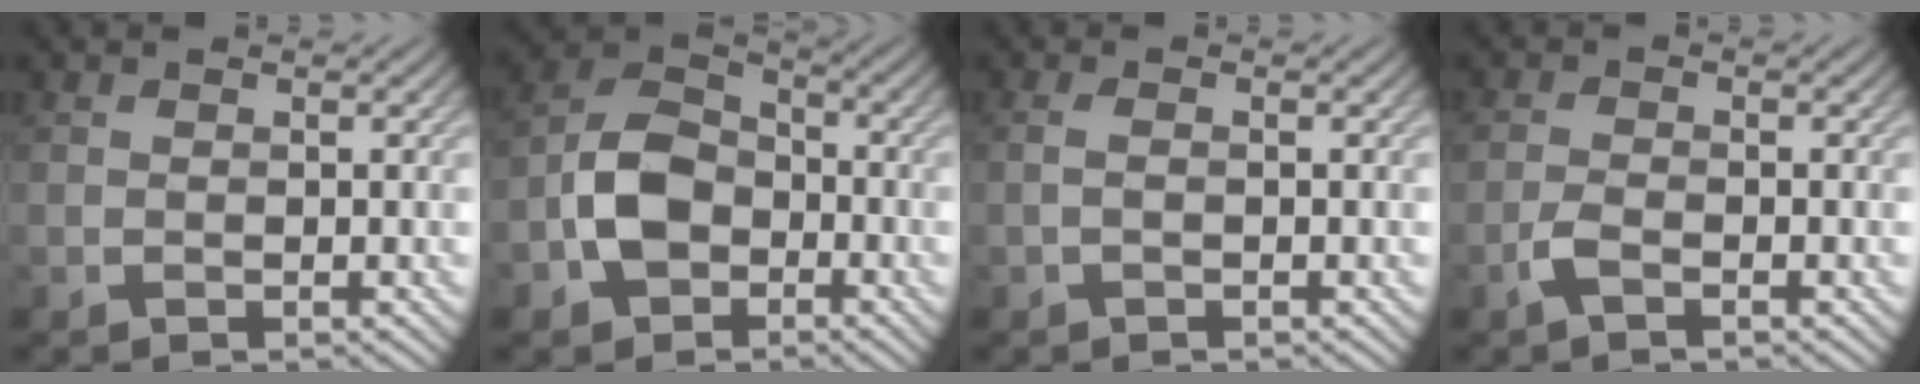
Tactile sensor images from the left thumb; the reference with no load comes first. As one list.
[{"total": 7.4, "force": [-2.7, 5.3, 4.4], "torque": [-0.096, 0.006, -0.070]}, {"total": 0.9, "force": [-0.3, 0.0, 0.8], "torque": [-0.022, 0.004, -0.013]}, {"total": 2.0, "force": [-1.2, 0.6, 1.5], "torque": [-0.039, 0.002, -0.033]}]